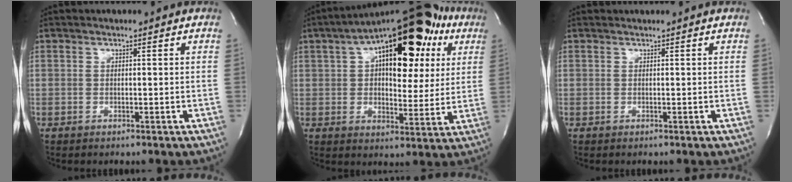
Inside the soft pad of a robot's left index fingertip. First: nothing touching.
{"total": 22.8, "force": [9.2, 9.7, 18.4], "torque": [-0.278, 0.051, 0.130]}
{"total": 0.6, "force": [0.6, 0.0, -0.1], "torque": [-0.004, 0.008, 0.013]}